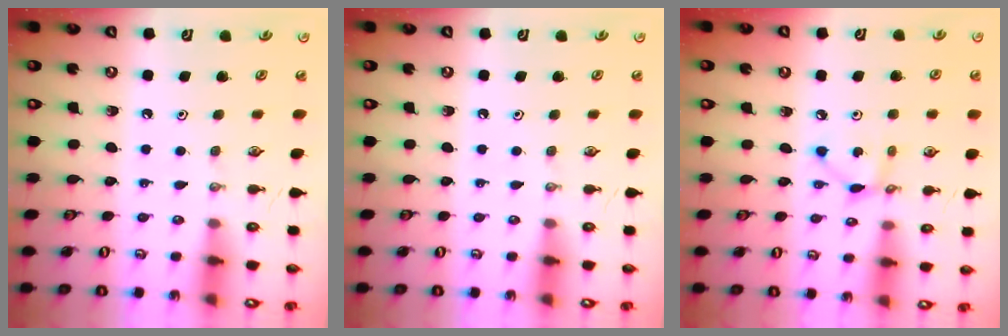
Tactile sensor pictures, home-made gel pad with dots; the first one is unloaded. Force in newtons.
{"total": 0.0}
{"total": 4.2, "press": 4.2, "slide": 0.1}